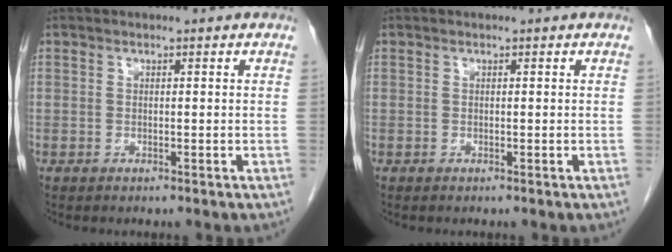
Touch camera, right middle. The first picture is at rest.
{"total": 0.0}